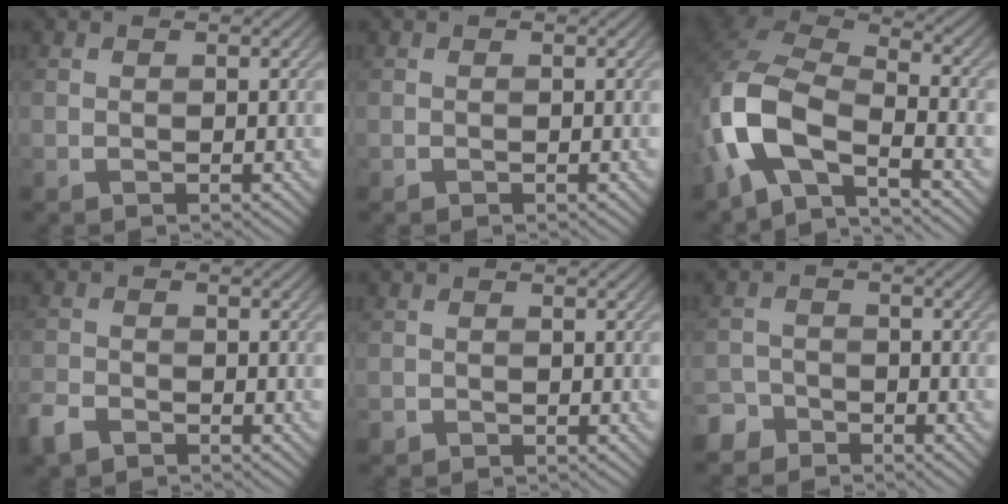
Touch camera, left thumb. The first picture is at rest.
{"total": 0.0}
{"total": 12.4, "force": [-5.7, 5.6, 9.5], "torque": [-0.208, -0.010, -0.128]}
{"total": 3.5, "force": [-2.7, 1.7, 1.4], "torque": [-0.033, -0.008, -0.065]}
{"total": 1.0, "force": [-0.8, 0.7, 0.2], "torque": [-0.004, -0.005, -0.017]}
{"total": 3.2, "force": [-2.7, 1.6, 0.2], "torque": [0.002, 0.002, -0.063]}